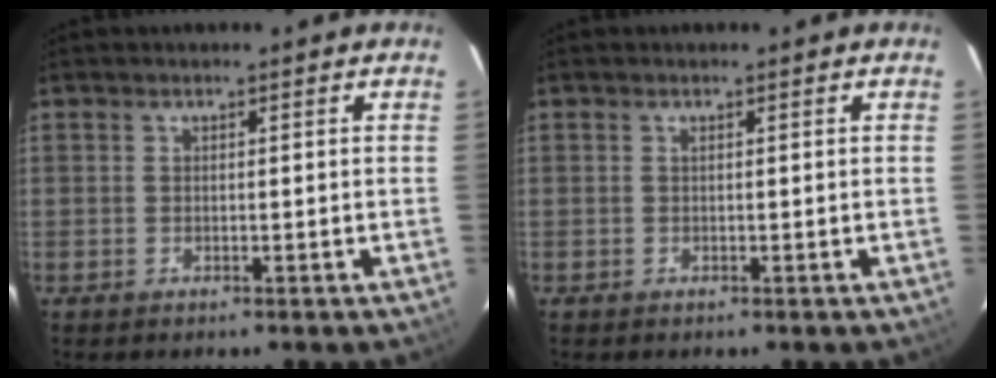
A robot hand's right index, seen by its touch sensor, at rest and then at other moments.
{"total": 0.0}